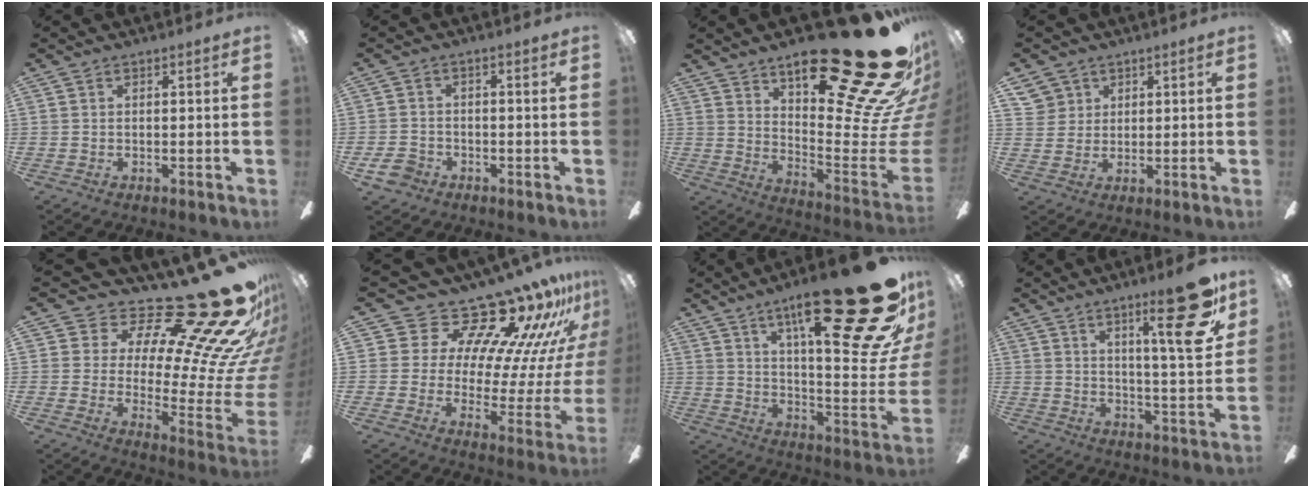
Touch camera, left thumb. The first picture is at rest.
{"total": 4.8, "force": [-2.9, 3.4, 1.9], "torque": [-0.044, 0.014, -0.055]}
{"total": 33.7, "force": [22.2, 8.8, 23.7], "torque": [-0.266, -0.179, 0.375]}
{"total": 5.8, "force": [3.5, 4.5, 0.7], "torque": [-0.021, -0.005, 0.067]}
{"total": 27.8, "force": [20.4, 7.9, 17.1], "torque": [-0.196, -0.187, 0.349]}
{"total": 20.0, "force": [16.8, 7.3, 8.0], "torque": [-0.121, -0.151, 0.287]}
{"total": 35.3, "force": [19.8, 9.3, 27.7], "torque": [-0.365, -0.138, 0.334]}
{"total": 17.3, "force": [9.9, 3.4, 13.7], "torque": [-0.191, -0.051, 0.141]}